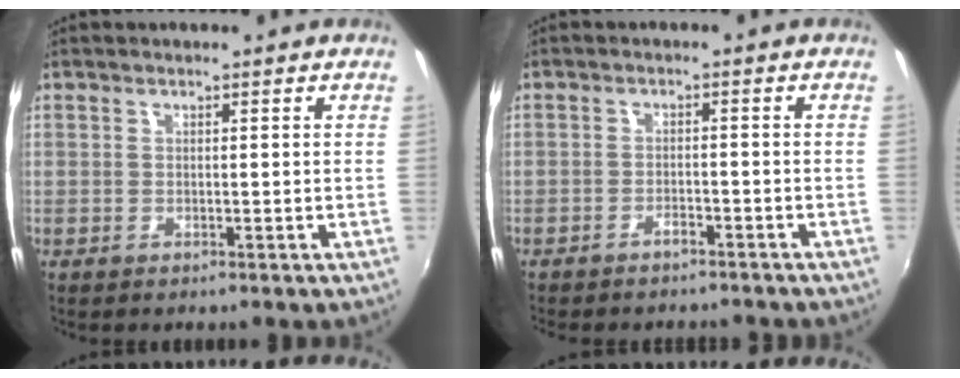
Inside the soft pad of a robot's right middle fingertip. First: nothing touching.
{"total": 3.9, "force": [-3.6, 1.1, 1.2], "torque": [-0.036, -0.006, -0.052]}